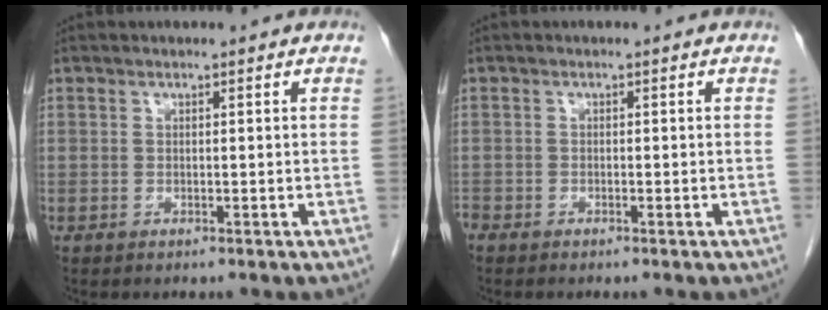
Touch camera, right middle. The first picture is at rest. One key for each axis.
{"total": 1.0, "fx": -0.9, "fy": 0.4, "fz": 0.2, "tx": -0.007, "ty": 0.000, "tz": -0.019}